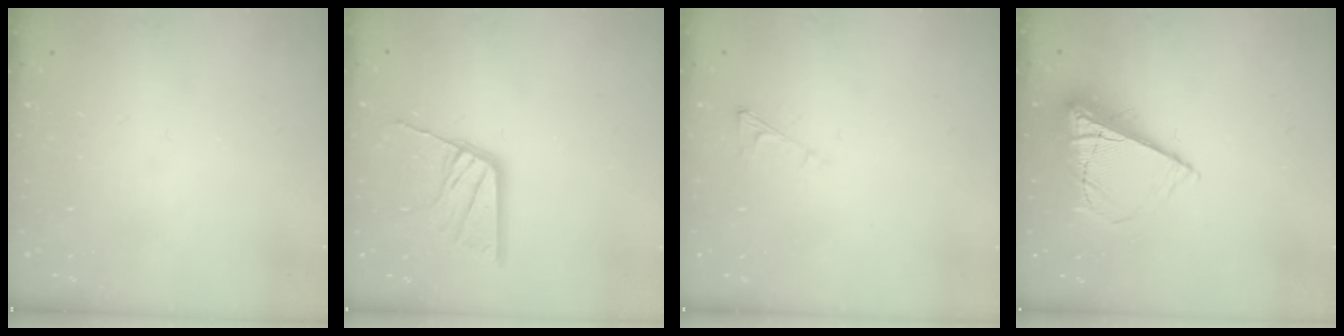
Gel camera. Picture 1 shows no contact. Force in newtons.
{"total": 12.5, "press": 12.5, "slide": 1.3}
{"total": 3.1, "press": 3.1, "slide": 0.4}
{"total": 9.3, "press": 9.3, "slide": 1.1}